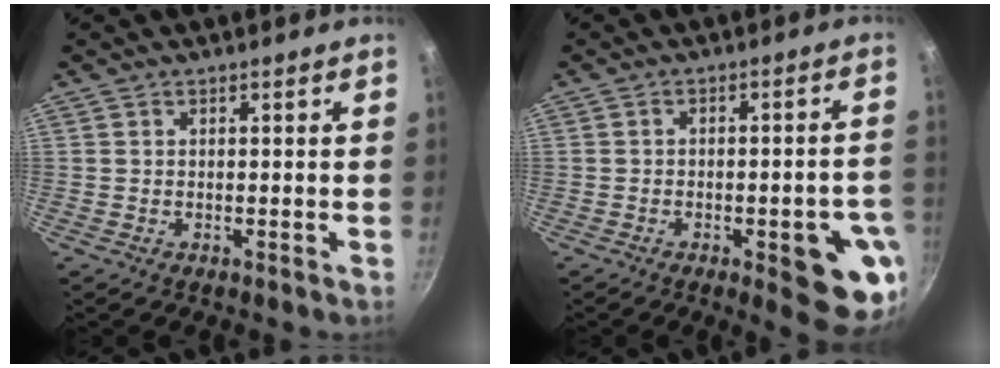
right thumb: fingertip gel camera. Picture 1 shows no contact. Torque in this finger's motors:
{"motor_torque": [2.12, 2.44, 1.24, -1.53, 0.32]}